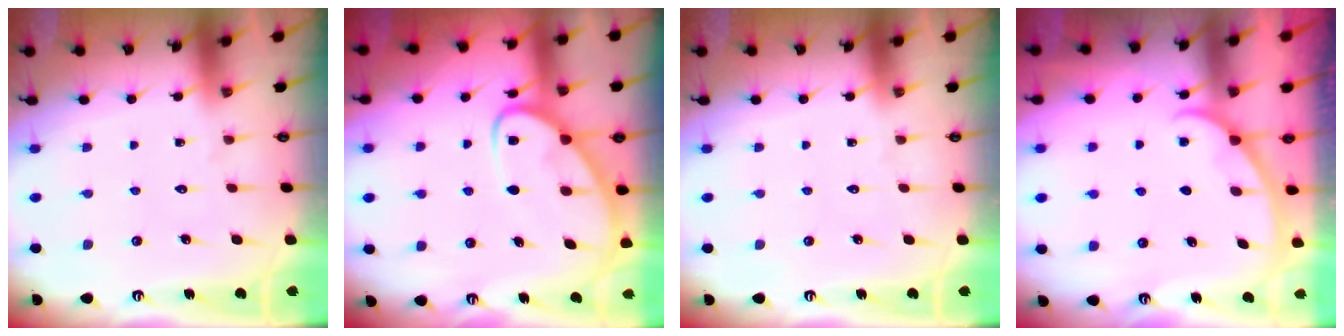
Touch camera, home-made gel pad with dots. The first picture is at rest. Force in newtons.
{"total": 8.2, "press": 8.2, "slide": 0.8}
{"total": 0.0}
{"total": 2.3, "press": 2.3, "slide": 0.2}